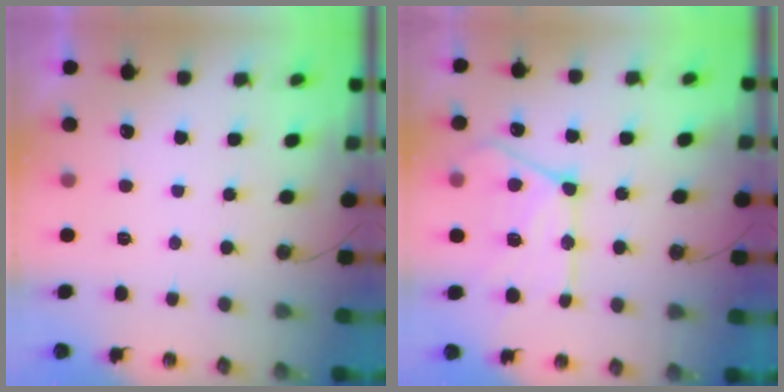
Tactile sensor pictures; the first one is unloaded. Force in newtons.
{"total": 18.7, "press": 18.5, "slide": 2.0}